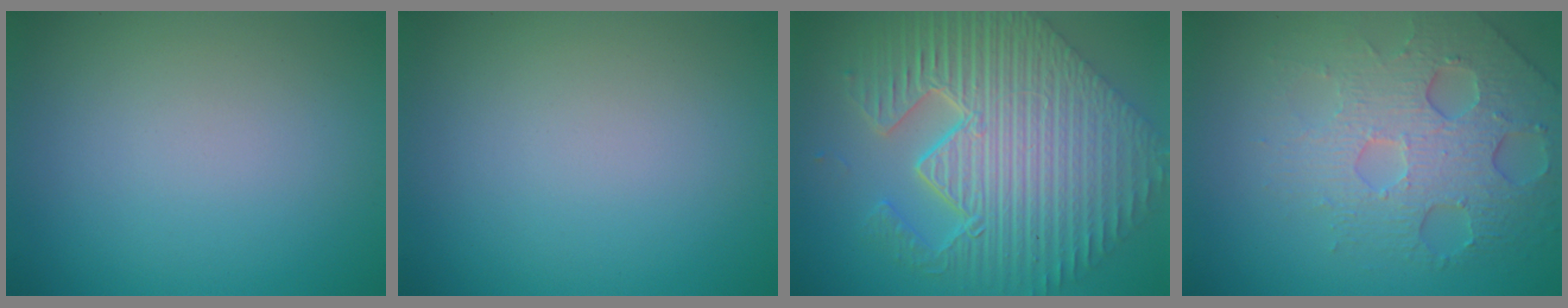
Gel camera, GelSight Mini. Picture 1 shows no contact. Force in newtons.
{"total": 0.0}
{"total": 11.5, "press": 7.7, "slide": 8.5}
{"total": 6.3, "press": 4.7, "slide": 4.2}